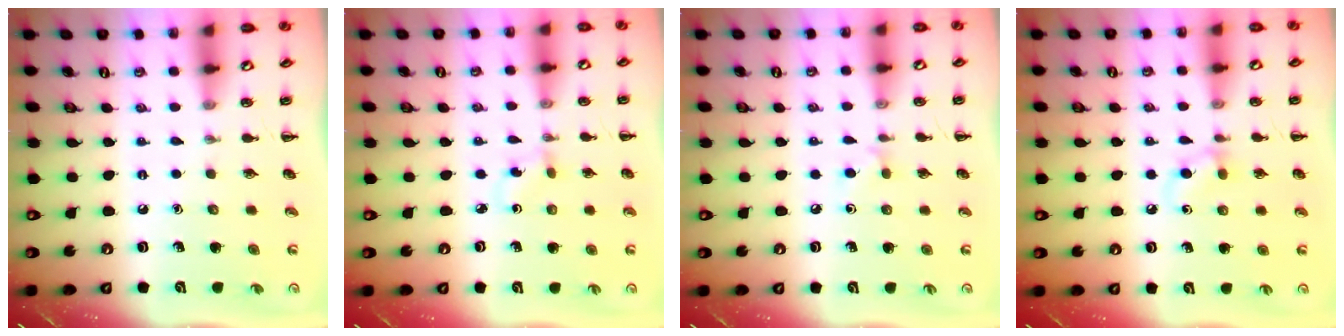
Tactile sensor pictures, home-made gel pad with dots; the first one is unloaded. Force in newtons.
{"total": 1.5, "press": 1.3, "slide": 0.8}
{"total": 4.5, "press": 4.2, "slide": 1.4}
{"total": 5.0, "press": 4.7, "slide": 1.6}